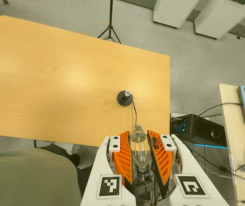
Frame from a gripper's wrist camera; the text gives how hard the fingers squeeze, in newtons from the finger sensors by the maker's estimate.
{"total": 21.3, "left": 22.7, "right": 20.0}